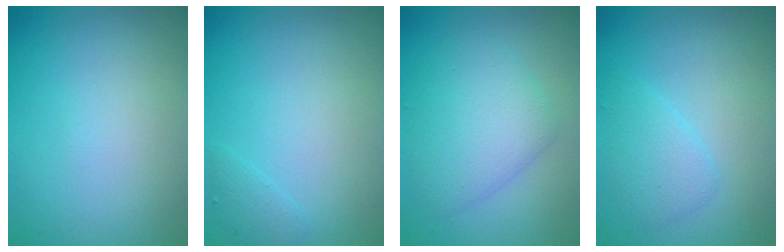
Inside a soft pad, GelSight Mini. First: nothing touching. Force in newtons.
{"total": 0.8, "press": 0.8, "slide": 0.1}
{"total": 4.5, "press": 4.5, "slide": 0.1}
{"total": 1.9, "press": 1.9, "slide": 0.1}